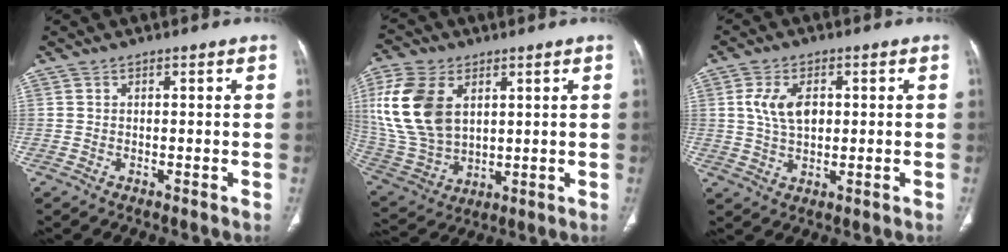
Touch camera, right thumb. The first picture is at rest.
{"total": 18.5, "force": [5.1, 12.1, 13.0], "torque": [-0.271, -0.015, 0.113]}
{"total": 7.0, "force": [1.2, 4.1, 5.6], "torque": [-0.105, 0.001, 0.023]}